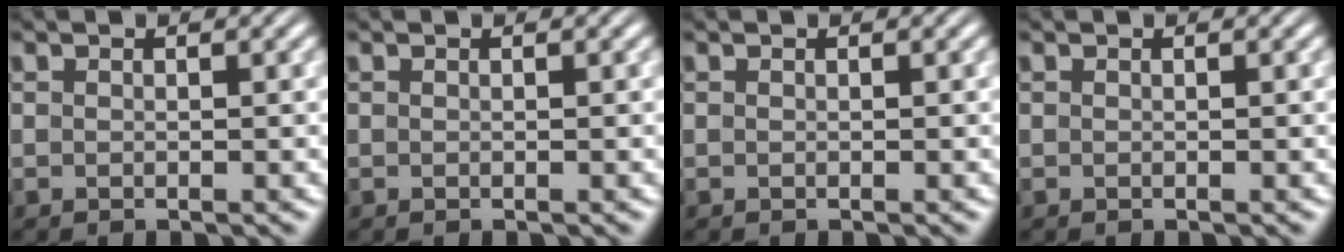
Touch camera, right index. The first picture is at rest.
{"total": 0.0}
{"total": 0.0}
{"total": 0.0}